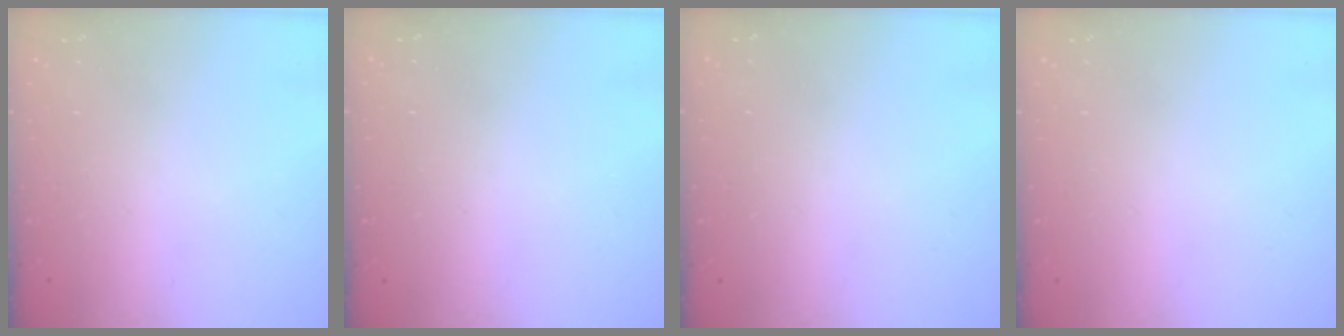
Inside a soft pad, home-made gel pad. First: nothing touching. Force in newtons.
{"total": 2.8, "press": 2.8, "slide": 0.1}
{"total": 3.2, "press": 3.2, "slide": 0.1}
{"total": 0.0}